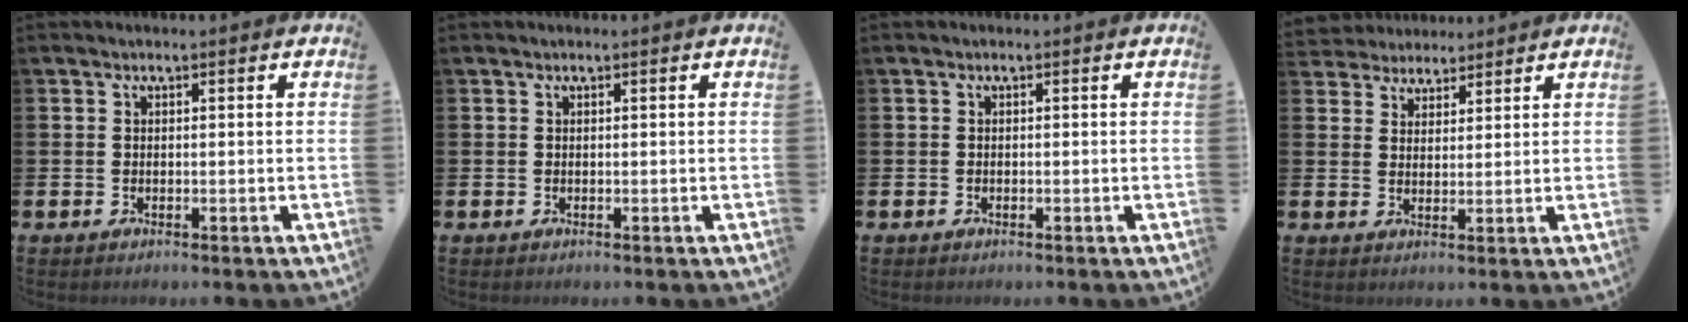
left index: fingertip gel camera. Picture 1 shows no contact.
{"total": 0.0}
{"total": 0.0}
{"total": 3.8, "force": [3.5, 1.3, -0.7], "torque": [-0.010, -0.013, 0.065]}